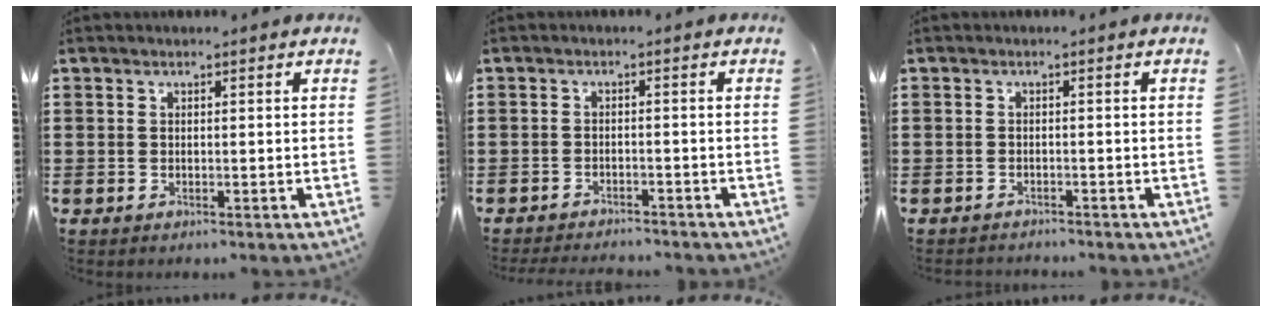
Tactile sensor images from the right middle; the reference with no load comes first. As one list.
[{"total": 2.0, "force": [-2.0, 0.1, 0.1], "torque": [-0.007, -0.001, -0.042]}, {"total": 1.2, "force": [-1.1, 0.2, -0.2], "torque": [0.001, 0.004, -0.026]}]